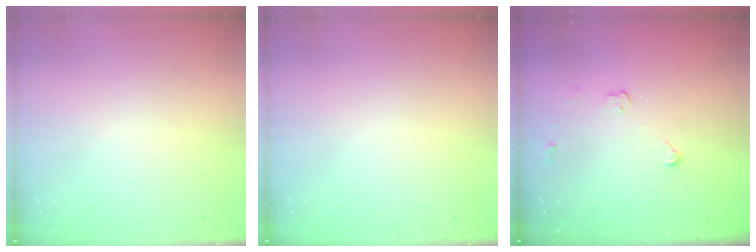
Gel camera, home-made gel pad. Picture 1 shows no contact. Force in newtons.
{"total": 0.0}
{"total": 2.9, "press": 2.9, "slide": 0.4}